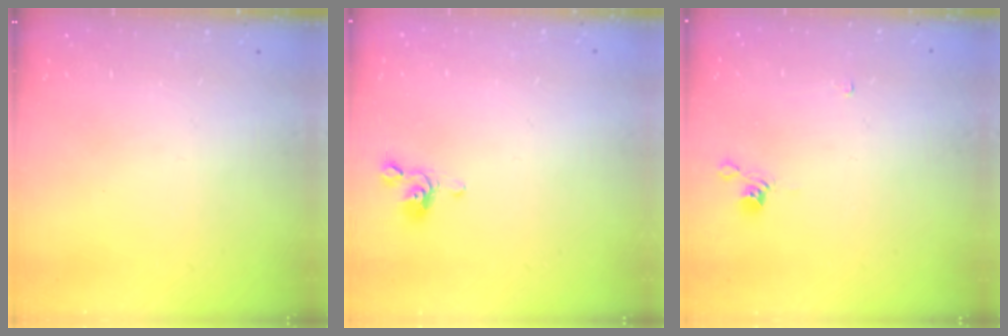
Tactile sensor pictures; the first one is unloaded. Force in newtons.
{"total": 2.3, "press": 2.3, "slide": 0.6}
{"total": 2.7, "press": 2.7, "slide": 0.6}